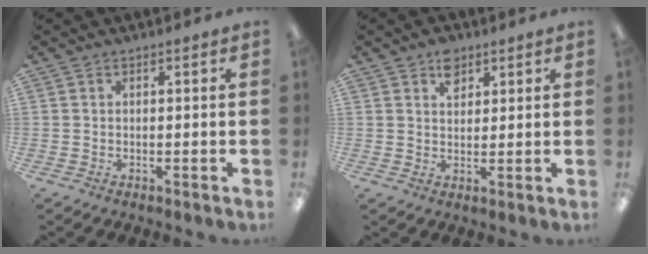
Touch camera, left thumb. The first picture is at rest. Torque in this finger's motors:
{"motor_torque": [0.48, 0.15, 0.33, -0.32, 0.00]}